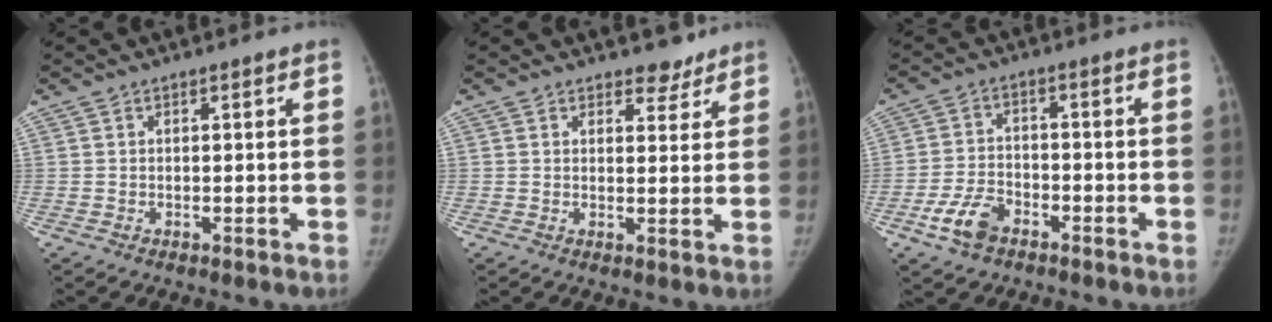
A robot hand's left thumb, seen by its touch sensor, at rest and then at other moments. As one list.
[{"total": 3.6, "force": [3.0, 2.0, 0.7], "torque": [0.016, -0.020, 0.040]}, {"total": 6.9, "force": [-4.0, 4.1, 3.8], "torque": [-0.073, 0.019, -0.073]}]